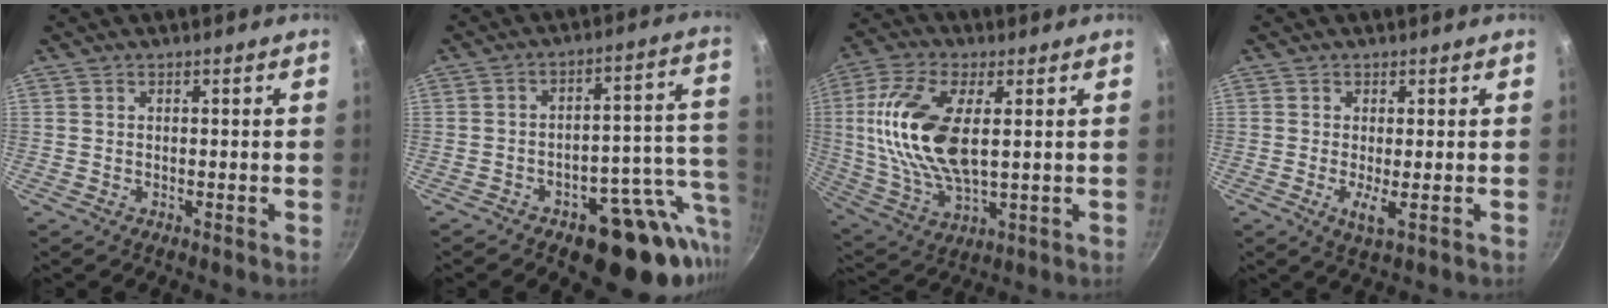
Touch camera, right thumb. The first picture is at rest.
{"total": 17.7, "force": [-5.9, 9.8, 13.5], "torque": [-0.107, 0.040, -0.072]}
{"total": 17.4, "force": [2.7, 8.3, 15.1], "torque": [-0.301, -0.003, 0.052]}
{"total": 3.0, "force": [-0.4, 0.5, 2.9], "torque": [-0.060, -0.011, -0.005]}